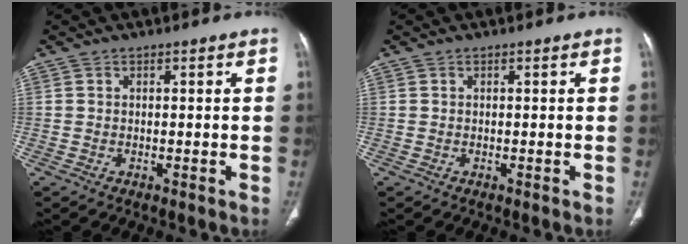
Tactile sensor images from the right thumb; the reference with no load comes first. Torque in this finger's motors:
{"motor_torque": [0.04, 0.02, 0.01, -0.02, 0.00]}